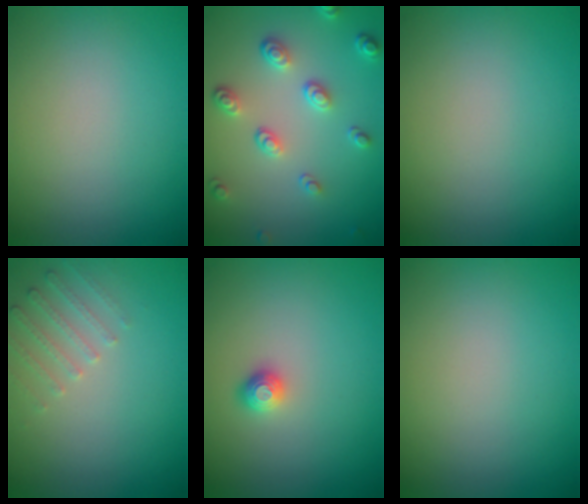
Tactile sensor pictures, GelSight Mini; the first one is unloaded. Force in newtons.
{"total": 3.6, "press": 2.8, "slide": 2.3}
{"total": 0.0}
{"total": 1.9, "press": 1.8, "slide": 0.6}
{"total": 1.1, "press": 1.0, "slide": 0.3}
{"total": 0.0}